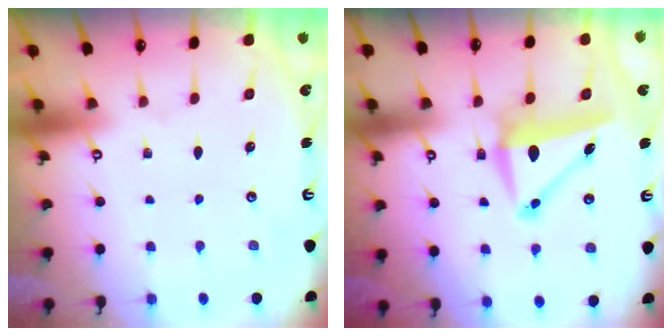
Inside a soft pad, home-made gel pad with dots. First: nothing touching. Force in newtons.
{"total": 8.8, "press": 8.5, "slide": 1.9}